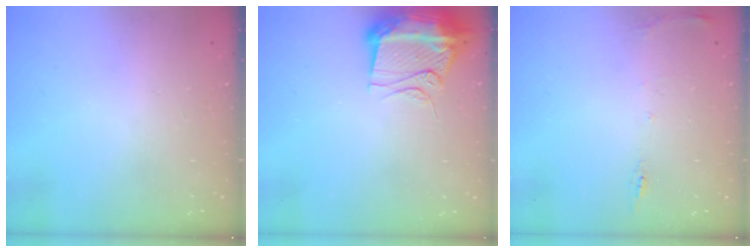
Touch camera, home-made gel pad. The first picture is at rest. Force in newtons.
{"total": 12.0, "press": 11.9, "slide": 1.1}
{"total": 5.8, "press": 5.8, "slide": 0.5}